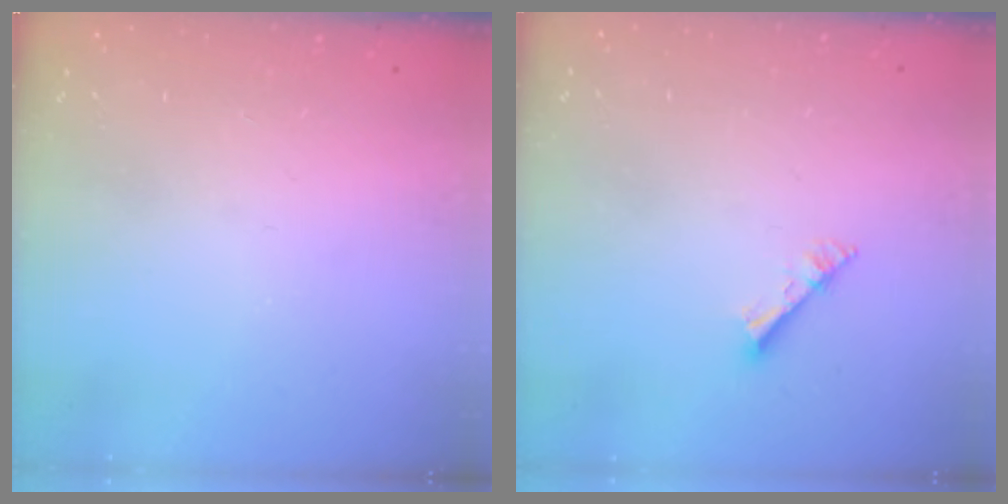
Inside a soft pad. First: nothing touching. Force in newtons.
{"total": 3.0, "press": 3.0, "slide": 0.3}